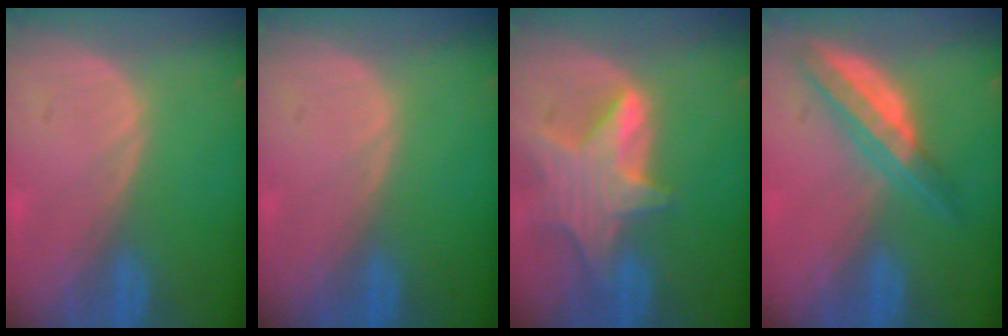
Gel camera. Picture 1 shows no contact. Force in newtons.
{"total": 0.0}
{"total": 8.1, "press": 7.3, "slide": 3.6}
{"total": 6.6, "press": 5.6, "slide": 3.4}